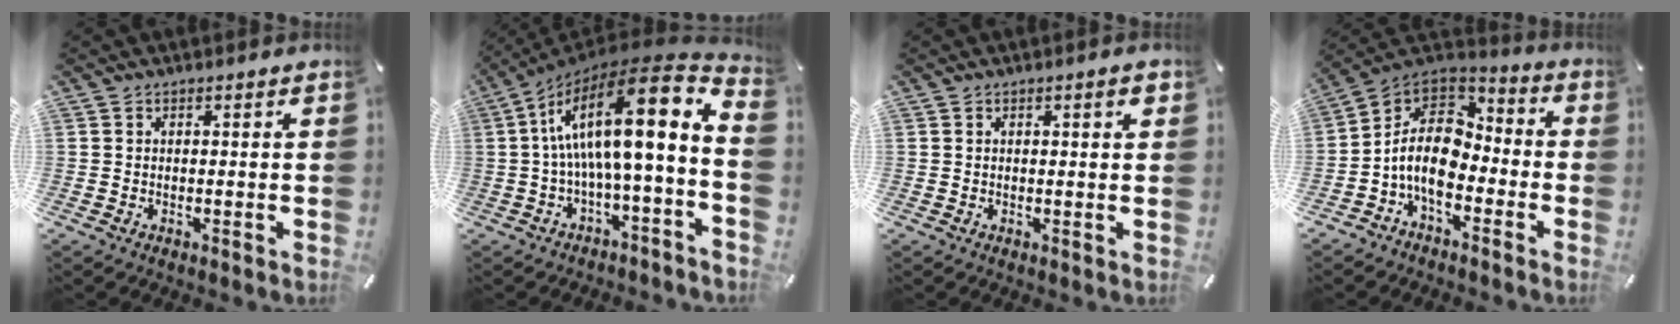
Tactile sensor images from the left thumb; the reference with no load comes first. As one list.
[{"total": 18.9, "force": [3.4, 4.3, 18.1], "torque": [-0.299, -0.045, 0.046]}, {"total": 1.9, "force": [0.8, 0.3, 1.8], "torque": [-0.029, 0.000, 0.010]}, {"total": 13.5, "force": [-4.8, 8.6, 9.3], "torque": [-0.204, 0.017, -0.092]}]